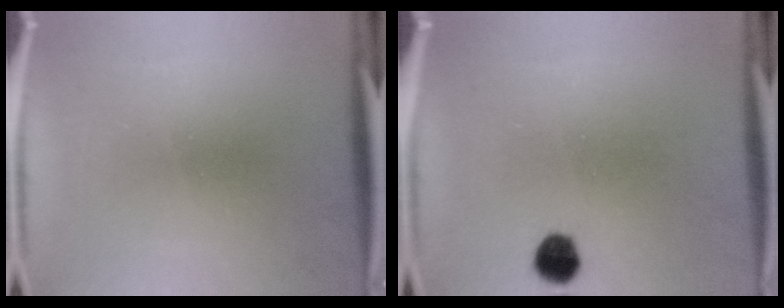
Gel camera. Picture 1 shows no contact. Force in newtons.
{"total": 4.5}